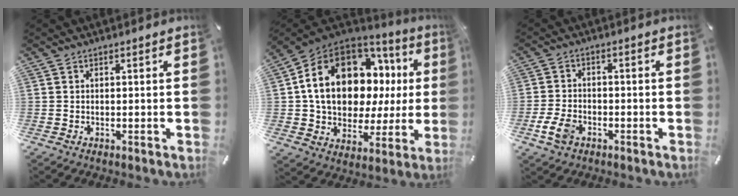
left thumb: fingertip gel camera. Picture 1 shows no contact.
{"total": 18.8, "force": [5.7, 13.1, 12.2], "torque": [-0.223, -0.034, 0.101]}
{"total": 5.5, "force": [-2.7, 3.6, 3.3], "torque": [-0.082, 0.008, -0.053]}